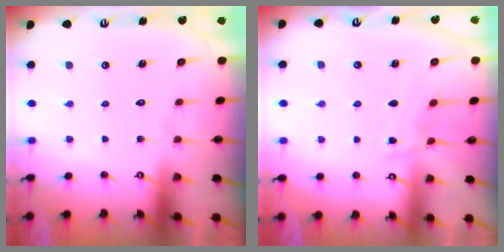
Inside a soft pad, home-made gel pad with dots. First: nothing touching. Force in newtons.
{"total": 5.1, "press": 5.1, "slide": 0.8}